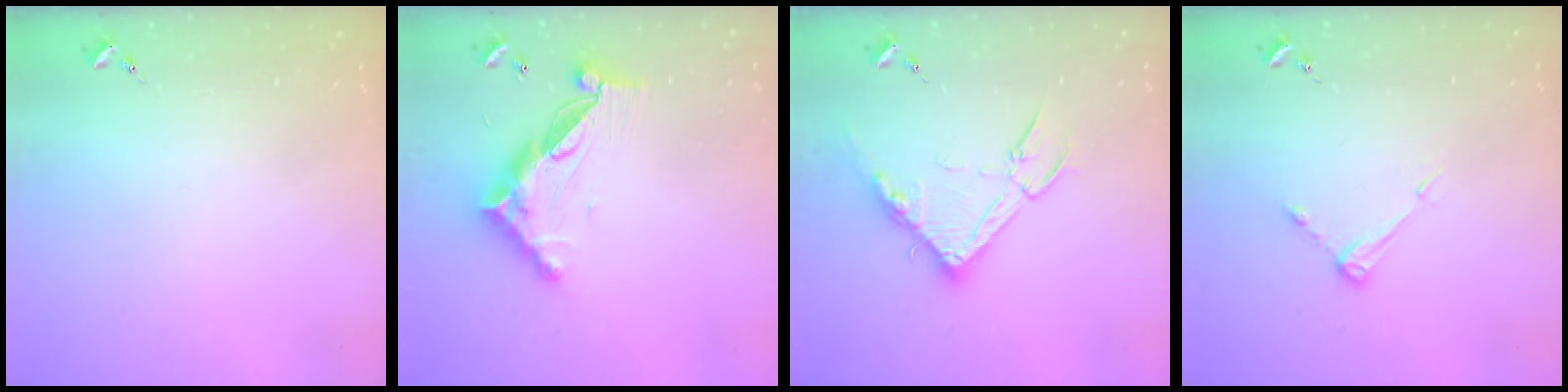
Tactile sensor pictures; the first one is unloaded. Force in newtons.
{"total": 13.7, "press": 13.6, "slide": 1.0}
{"total": 15.6, "press": 15.6, "slide": 0.6}
{"total": 5.2, "press": 5.1, "slide": 0.3}